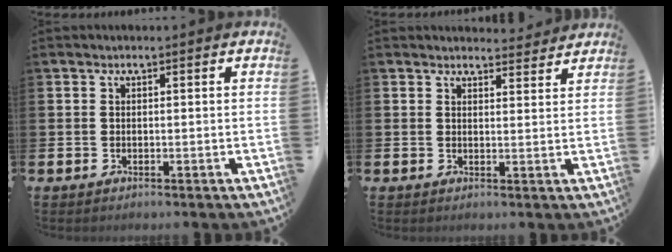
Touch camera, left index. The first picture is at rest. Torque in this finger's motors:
{"motor_torque": [1.15, -0.99, 0.32, 0.01]}